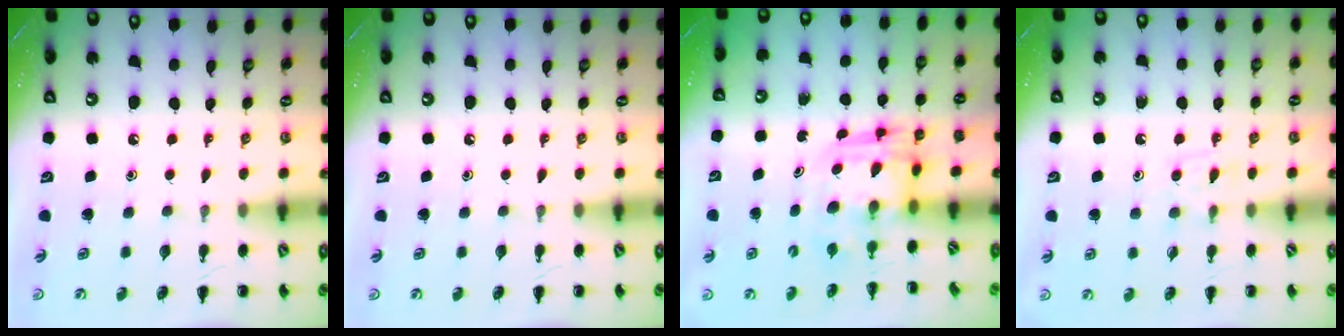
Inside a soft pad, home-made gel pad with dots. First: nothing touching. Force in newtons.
{"total": 0.0}
{"total": 3.4, "press": 3.4, "slide": 0.3}
{"total": 4.7, "press": 4.3, "slide": 1.8}